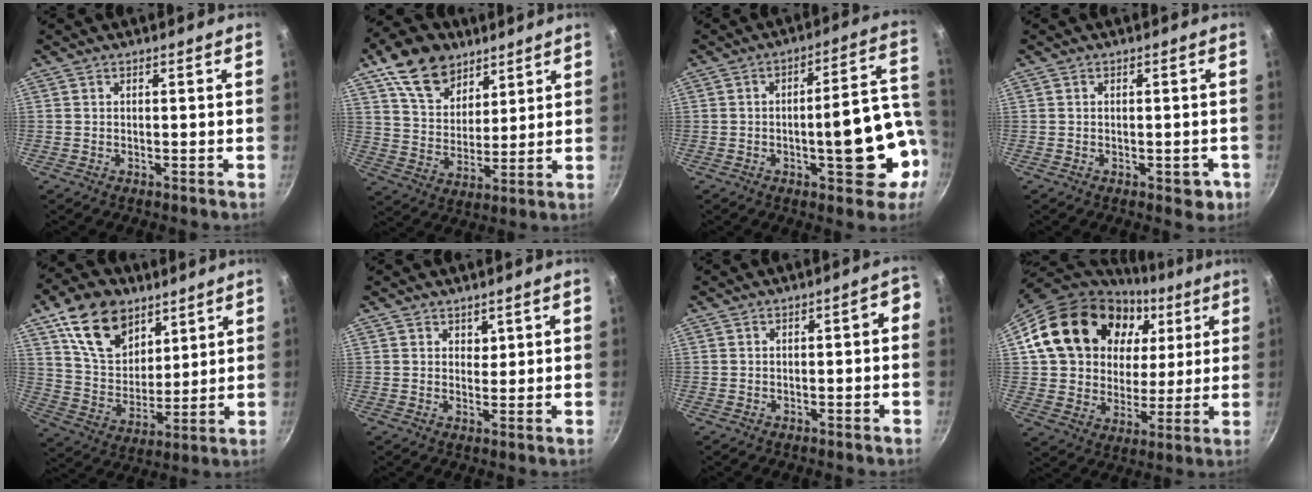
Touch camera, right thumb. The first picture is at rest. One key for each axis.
{"total": 14.7, "fx": 8.8, "fy": 9.5, "fz": 6.9, "tx": -0.084, "ty": -0.031, "tz": 0.162}
{"total": 15.6, "fx": -3.7, "fy": 5.8, "fz": 14.0, "tx": -0.148, "ty": 0.037, "tz": -0.045}
{"total": 3.4, "fx": -1.2, "fy": 2.1, "fz": 2.4, "tx": -0.011, "ty": 0.009, "tz": -0.010}
{"total": 17.0, "fx": 9.5, "fy": 11.0, "fz": 8.8, "tx": -0.114, "ty": -0.039, "tz": 0.179}
{"total": 1.6, "fx": 1.1, "fy": 1.1, "fz": 0.2, "tx": 0.006, "ty": -0.005, "tz": 0.018}
{"total": 3.2, "fx": -0.8, "fy": 1.4, "fz": 2.8, "tx": -0.025, "ty": 0.031, "tz": -0.004}
{"total": 24.5, "fx": 8.6, "fy": 18.8, "fz": 13.1, "tx": -0.216, "ty": 0.011, "tz": 0.152}